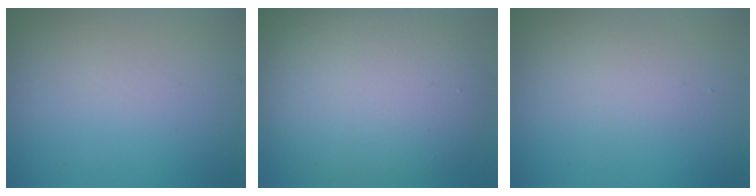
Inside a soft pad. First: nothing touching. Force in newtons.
{"total": 10.7, "press": 10.7, "slide": 0.4}
{"total": 1.6, "press": 1.6, "slide": 0.0}